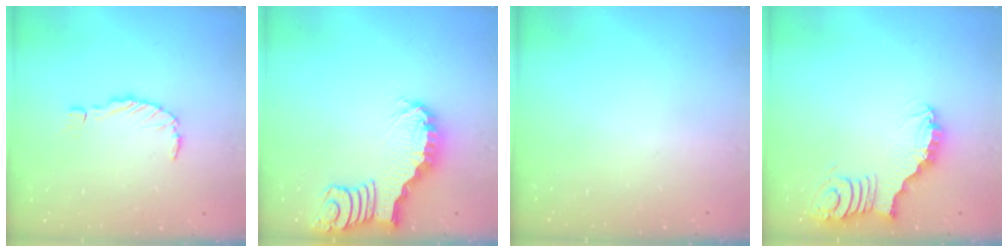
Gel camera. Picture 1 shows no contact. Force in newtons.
{"total": 2.7, "press": 2.7, "slide": 0.4}
{"total": 0.0}
{"total": 3.0, "press": 3.0, "slide": 0.0}